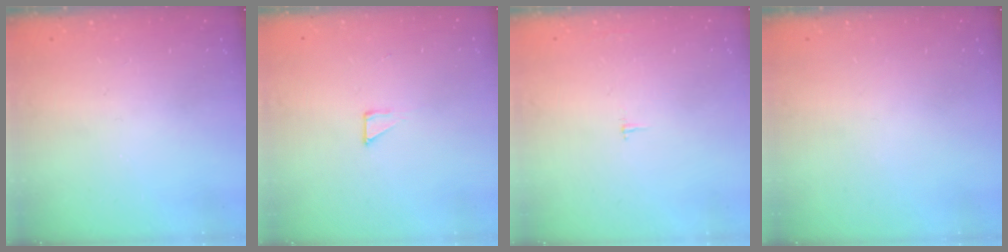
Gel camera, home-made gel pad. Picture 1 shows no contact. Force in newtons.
{"total": 3.6, "press": 3.6, "slide": 0.4}
{"total": 1.8, "press": 1.8, "slide": 0.1}
{"total": 0.0}